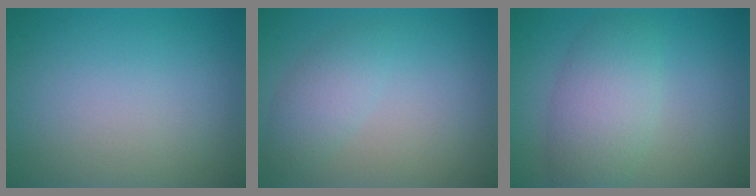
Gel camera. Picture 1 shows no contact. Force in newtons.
{"total": 2.4, "press": 2.4, "slide": 0.2}
{"total": 4.7, "press": 4.7, "slide": 0.1}